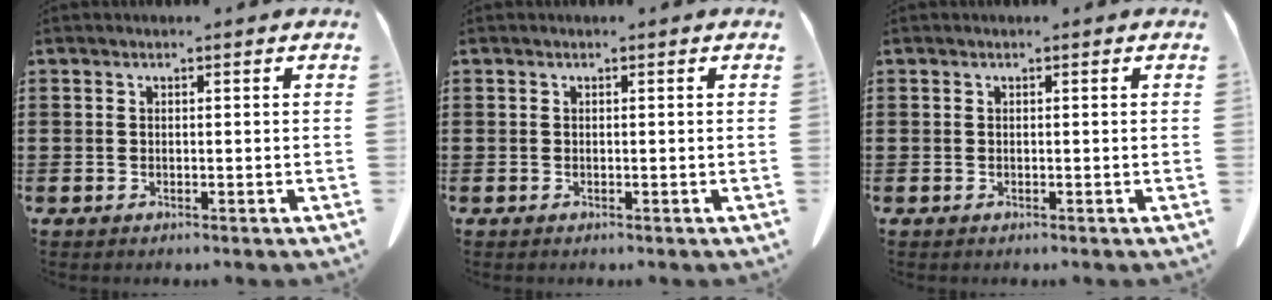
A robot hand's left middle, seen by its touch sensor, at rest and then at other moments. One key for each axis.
{"total": 0.0}
{"total": 0.0}